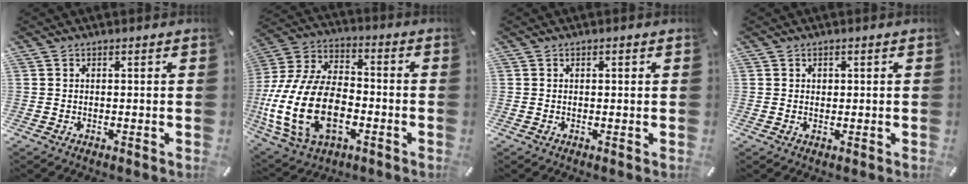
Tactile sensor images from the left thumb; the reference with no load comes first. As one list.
[{"total": 22.4, "force": [-6.0, 14.2, 16.3], "torque": [-0.363, 0.021, -0.102]}, {"total": 0.8, "force": [0.1, 0.4, 0.6], "torque": [-0.013, 0.003, 0.000]}, {"total": 1.2, "force": [0.2, 1.1, 0.3], "torque": [0.001, 0.001, 0.001]}]